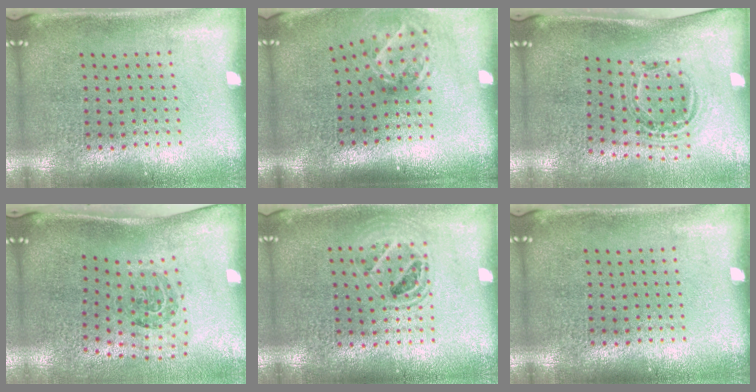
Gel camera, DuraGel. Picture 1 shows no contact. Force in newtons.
{"total": 2.0, "press": 1.3, "slide": 1.5}
{"total": 1.1, "press": 1.0, "slide": 0.4}
{"total": 1.5, "press": 1.2, "slide": 1.0}
{"total": 1.4, "press": 1.3, "slide": 0.5}
{"total": 0.0}